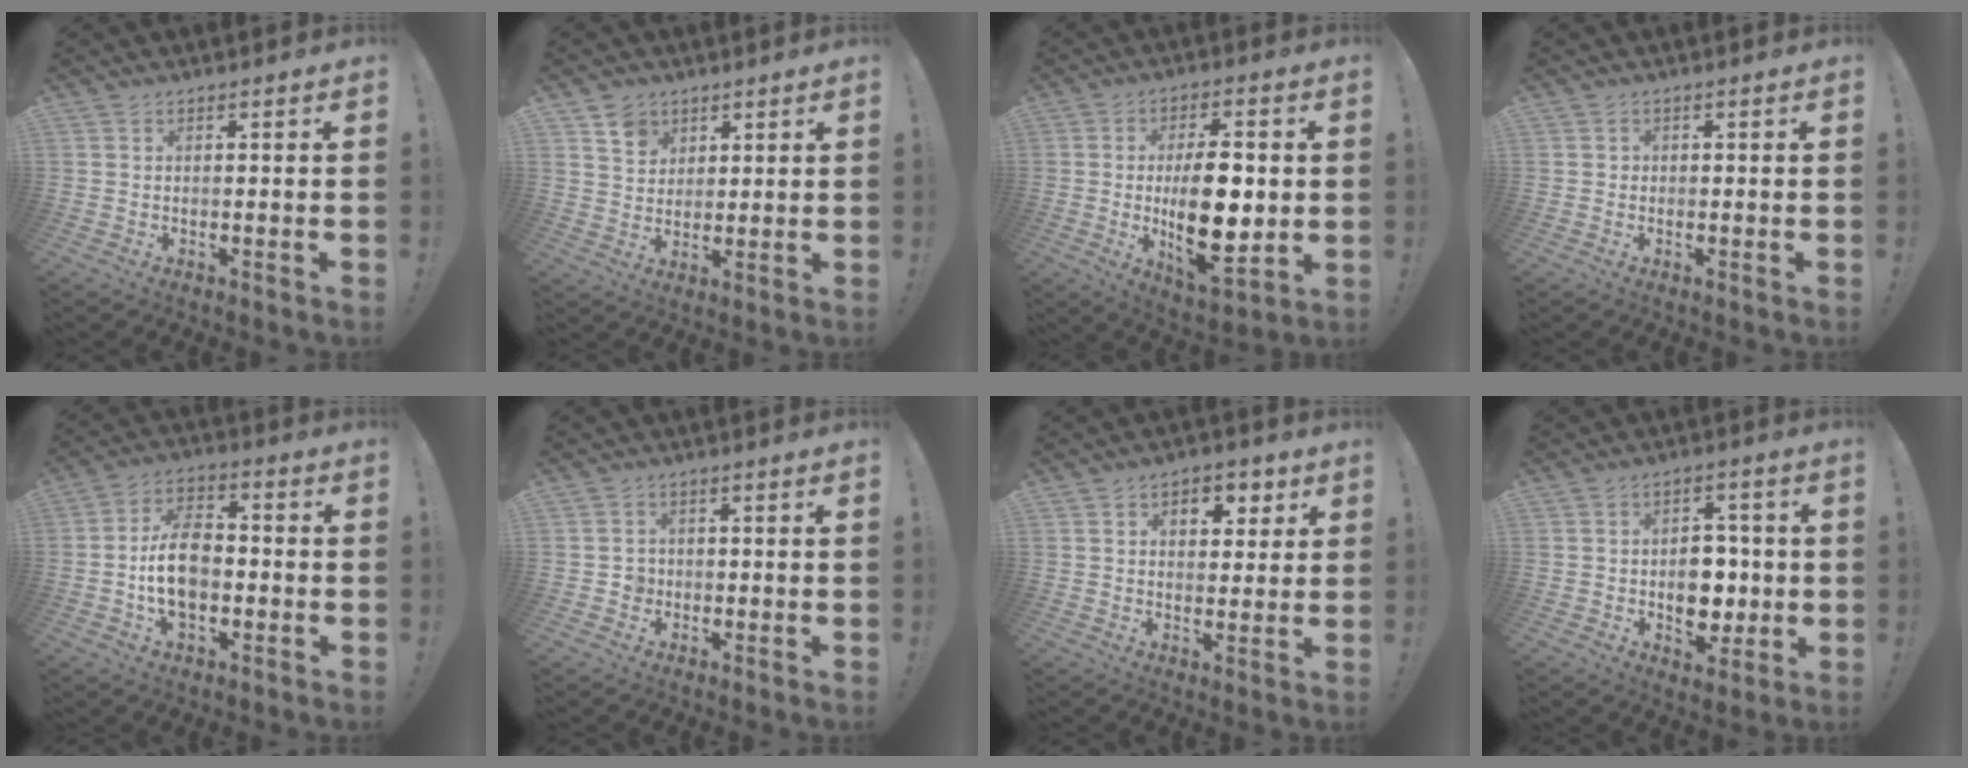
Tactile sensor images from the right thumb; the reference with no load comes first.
{"total": 6.6, "force": [4.1, 4.9, 1.3], "torque": [-0.010, -0.029, 0.077]}
{"total": 17.3, "force": [-0.2, 7.6, 15.5], "torque": [-0.255, -0.012, -0.001]}
{"total": 1.0, "force": [-0.1, 1.0, 0.2], "torque": [-0.010, 0.007, 0.000]}
{"total": 13.4, "force": [-2.2, 8.9, 9.8], "torque": [-0.175, 0.016, -0.040]}
{"total": 3.1, "force": [-0.6, 2.9, 0.9], "torque": [-0.015, 0.004, -0.011]}
{"total": 6.9, "force": [2.7, 5.1, 3.8], "torque": [-0.031, -0.011, 0.044]}
{"total": 10.2, "force": [-1.1, 7.9, 6.3], "torque": [-0.087, 0.014, -0.009]}